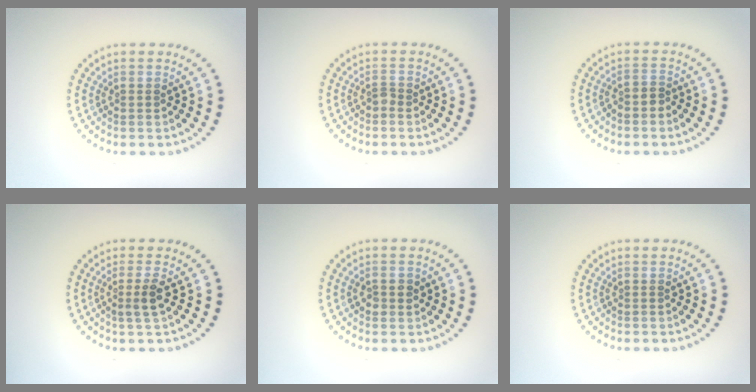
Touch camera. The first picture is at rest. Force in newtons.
{"total": 0.8, "press": 0.5, "slide": 0.5}
{"total": 1.2, "press": 0.8, "slide": 0.9}
{"total": 1.8, "press": 1.5, "slide": 1.0}
{"total": 1.4, "press": 1.4, "slide": 0.2}
{"total": 0.0}